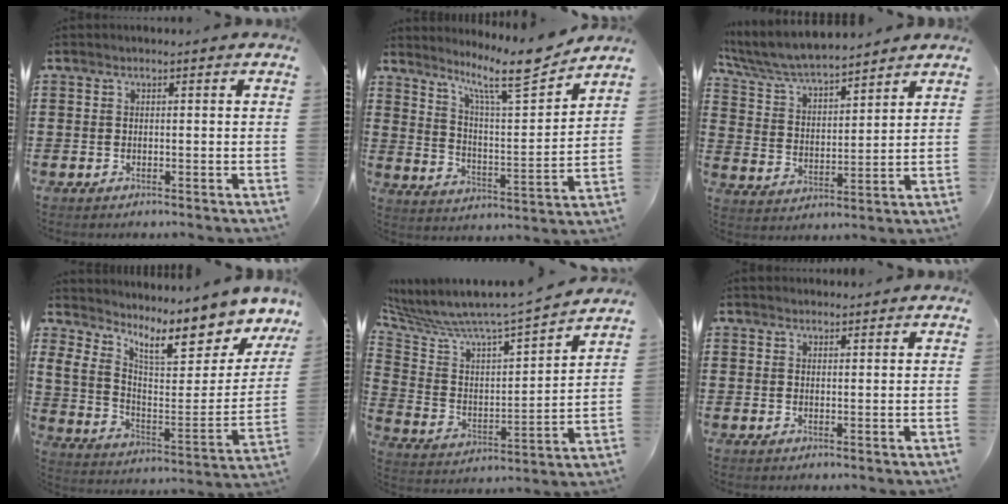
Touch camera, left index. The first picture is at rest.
{"total": 11.0, "force": [8.9, 1.5, 6.3], "torque": [-0.125, -0.049, 0.147]}
{"total": 6.6, "force": [6.2, 0.6, 2.2], "torque": [-0.070, -0.038, 0.107]}
{"total": 10.4, "force": [7.7, 3.4, 6.1], "torque": [-0.122, -0.066, 0.123]}
{"total": 6.1, "force": [5.9, -0.2, 1.5], "torque": [-0.062, -0.066, 0.089]}
{"total": 1.1, "force": [1.0, 0.4, 0.0], "torque": [-0.002, 0.002, 0.020]}